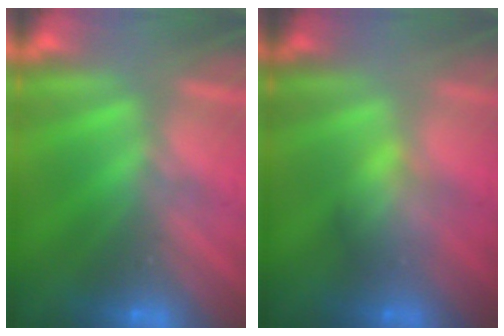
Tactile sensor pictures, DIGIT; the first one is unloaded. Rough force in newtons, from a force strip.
{"total": 2.0}